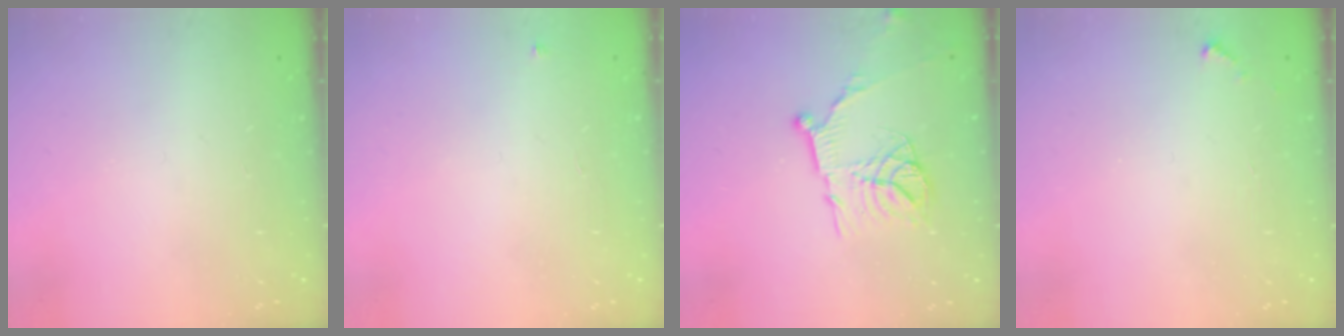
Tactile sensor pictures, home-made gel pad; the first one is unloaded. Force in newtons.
{"total": 2.7, "press": 2.7, "slide": 0.4}
{"total": 14.7, "press": 14.7, "slide": 1.6}
{"total": 2.8, "press": 2.8, "slide": 0.1}